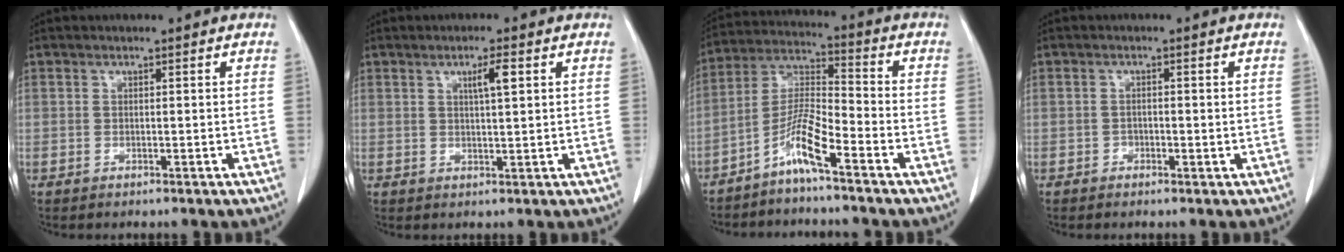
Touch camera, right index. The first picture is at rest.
{"total": 2.9, "force": [1.2, 0.1, 2.6], "torque": [-0.039, 0.002, 0.017]}
{"total": 7.5, "force": [-5.0, 0.2, 5.6], "torque": [-0.119, 0.000, -0.104]}
{"total": 0.7, "force": [-0.5, 0.5, 0.2], "torque": [0.001, 0.003, -0.009]}